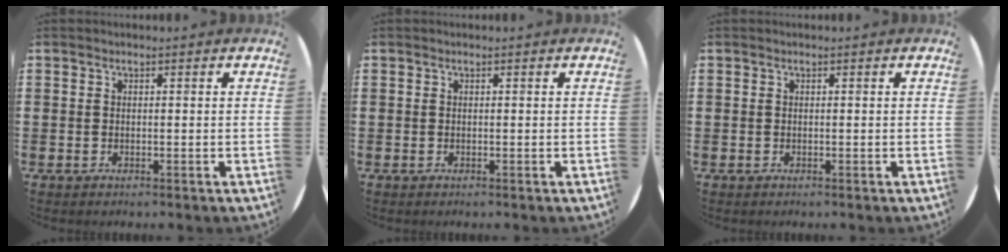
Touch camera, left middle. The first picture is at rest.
{"total": 0.0}
{"total": 0.0}